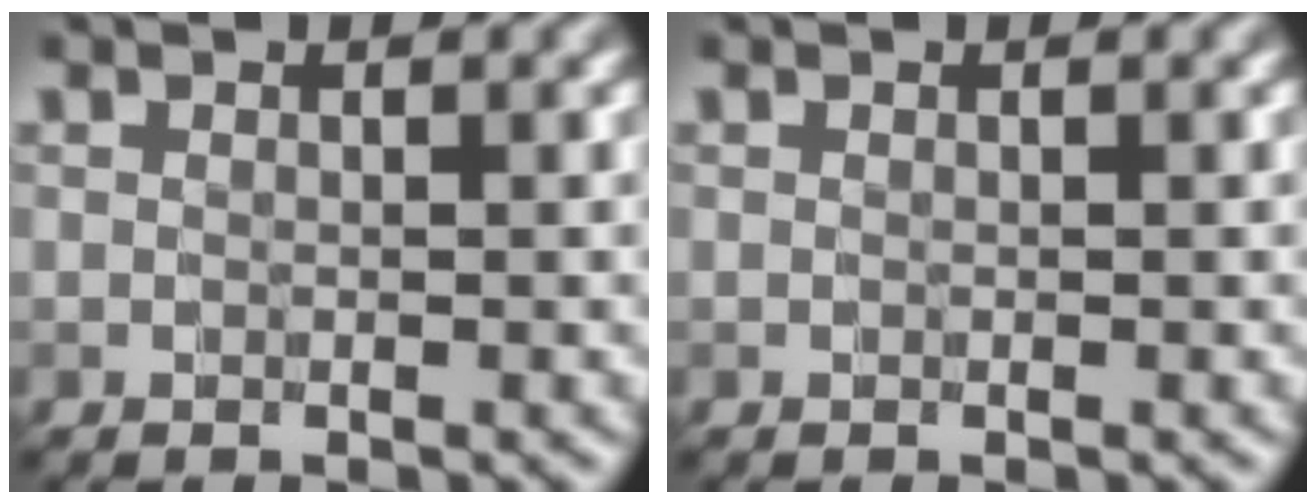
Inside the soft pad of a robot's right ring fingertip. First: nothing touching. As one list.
[{"total": 0.0}]